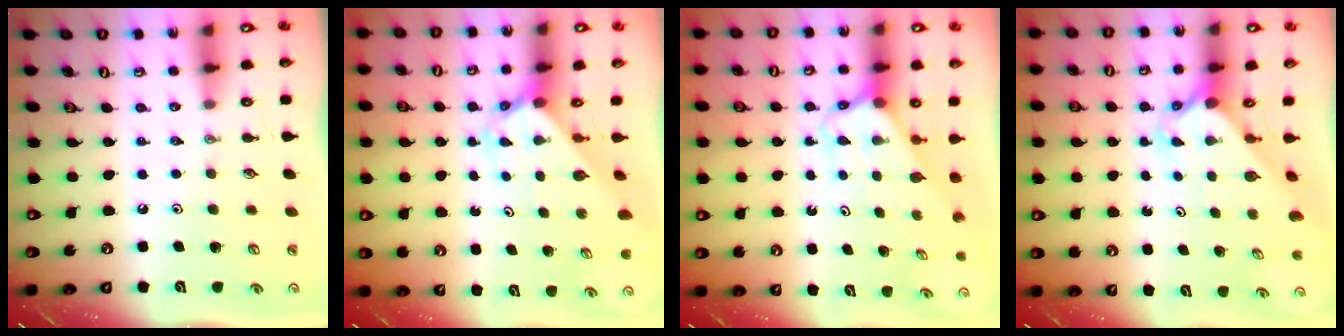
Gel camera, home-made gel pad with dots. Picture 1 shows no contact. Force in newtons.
{"total": 2.3, "press": 2.3, "slide": 0.2}
{"total": 2.6, "press": 2.6, "slide": 0.1}
{"total": 2.4, "press": 2.4, "slide": 0.3}